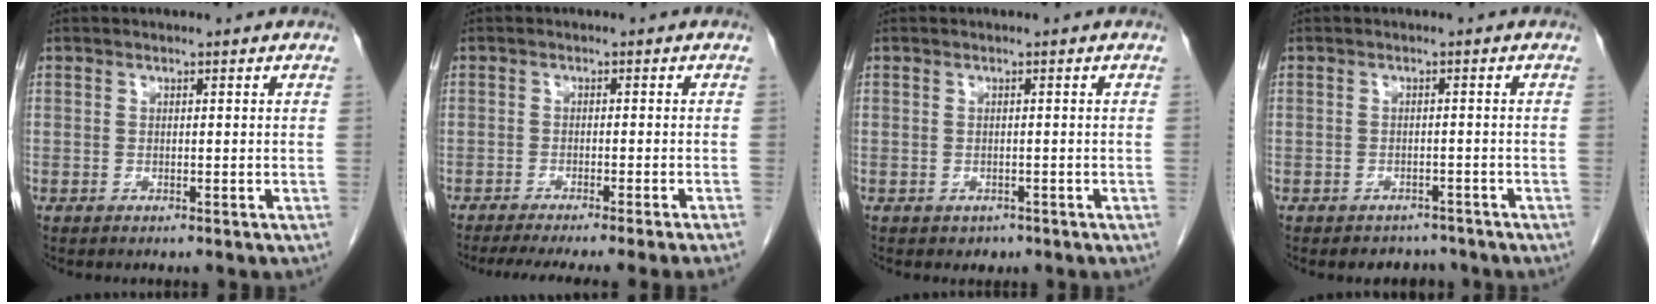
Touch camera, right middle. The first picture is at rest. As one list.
[{"total": 11.2, "force": [-9.6, -1.6, 5.6], "torque": [-0.049, -0.027, -0.133]}, {"total": 1.2, "force": [-0.7, 0.9, 0.3], "torque": [-0.005, 0.002, -0.005]}, {"total": 3.0, "force": [-2.6, 1.5, -0.2], "torque": [0.002, 0.005, -0.036]}]